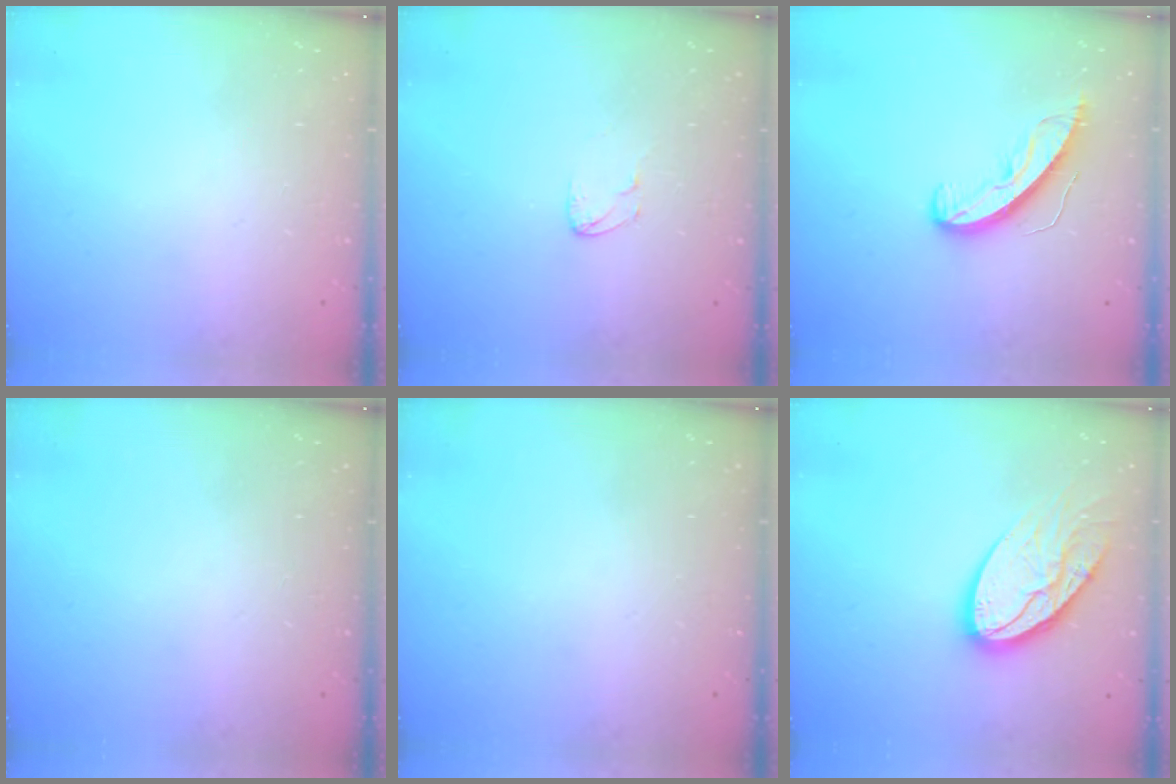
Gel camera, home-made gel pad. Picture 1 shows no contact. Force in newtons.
{"total": 2.5, "press": 2.5, "slide": 0.2}
{"total": 10.4, "press": 10.4, "slide": 0.6}
{"total": 0.0}
{"total": 0.0}
{"total": 15.6, "press": 15.5, "slide": 1.7}